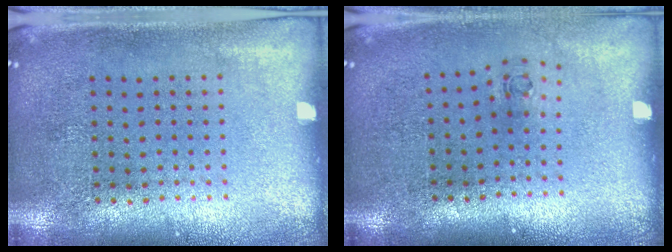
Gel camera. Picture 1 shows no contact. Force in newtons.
{"total": 0.6, "press": 0.3, "slide": 0.5}